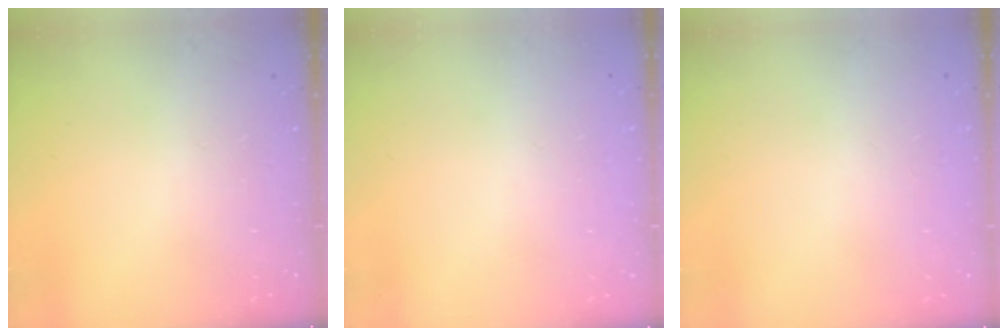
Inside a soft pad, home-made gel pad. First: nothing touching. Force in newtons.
{"total": 0.0}
{"total": 0.0}